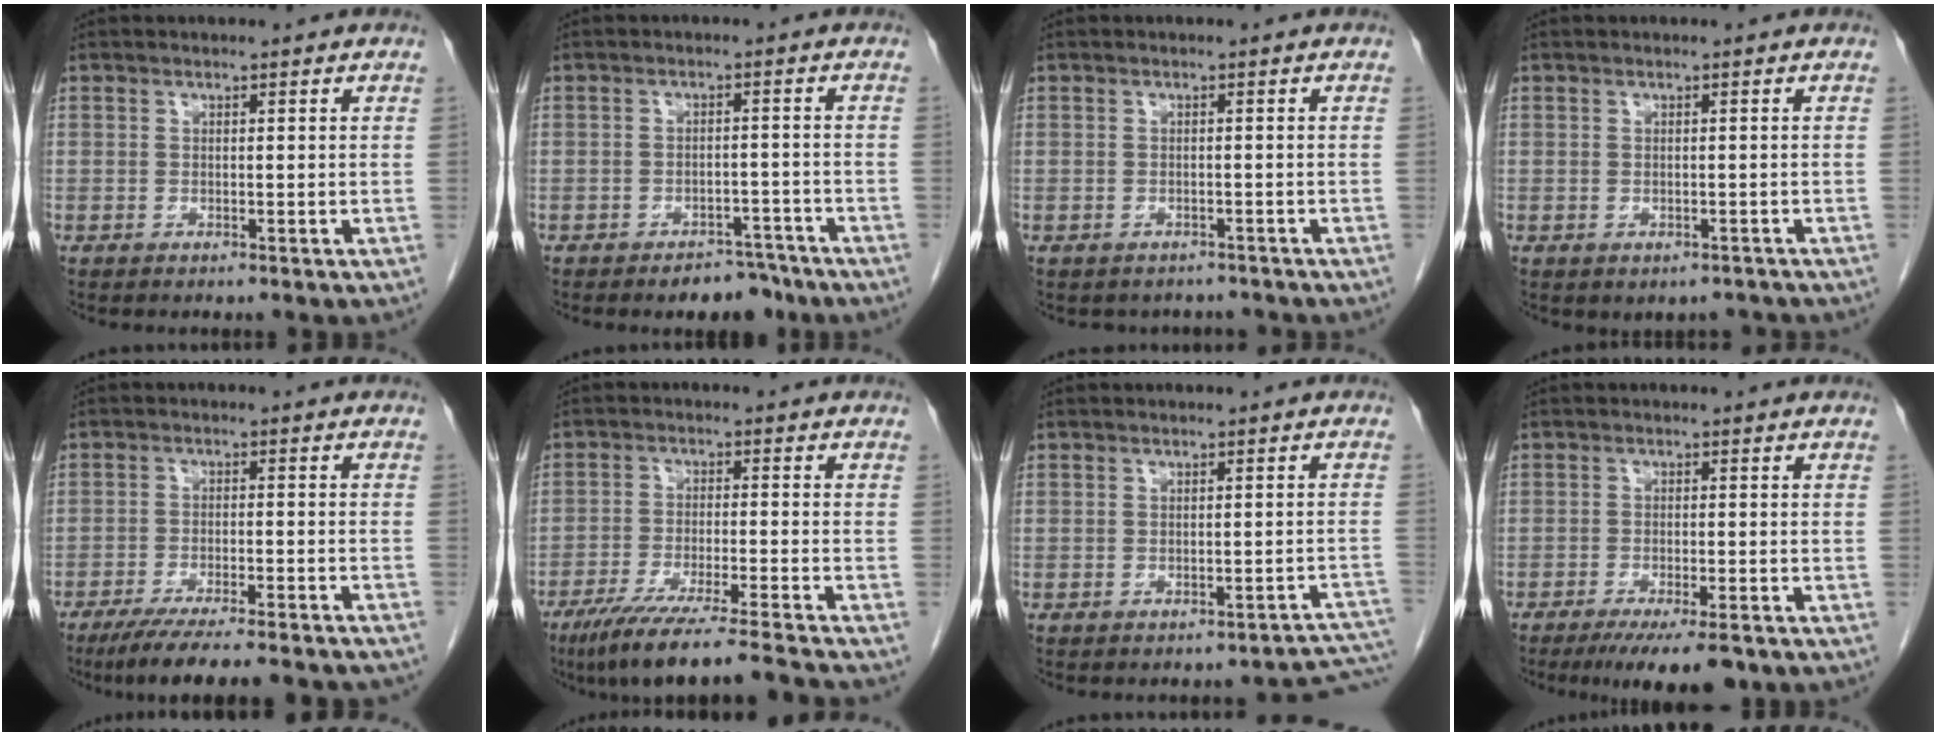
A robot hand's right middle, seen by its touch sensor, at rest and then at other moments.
{"total": 4.9, "force": [-3.9, 2.3, 1.9], "torque": [-0.019, 0.005, -0.051]}
{"total": 3.6, "force": [-3.2, 1.7, 0.1], "torque": [-0.004, 0.007, -0.039]}
{"total": 2.2, "force": [-1.6, 1.4, 0.6], "torque": [-0.006, 0.001, -0.016]}
{"total": 17.9, "force": [-15.7, 1.9, 8.4], "torque": [-0.098, -0.023, -0.213]}
{"total": 14.7, "force": [-12.6, -1.1, 7.4], "torque": [-0.108, -0.038, -0.204]}
{"total": 5.2, "force": [-5.0, 1.0, 1.1], "torque": [0.013, 0.022, -0.044]}
{"total": 8.9, "force": [-6.7, 1.4, 5.7], "torque": [-0.079, -0.017, -0.098]}